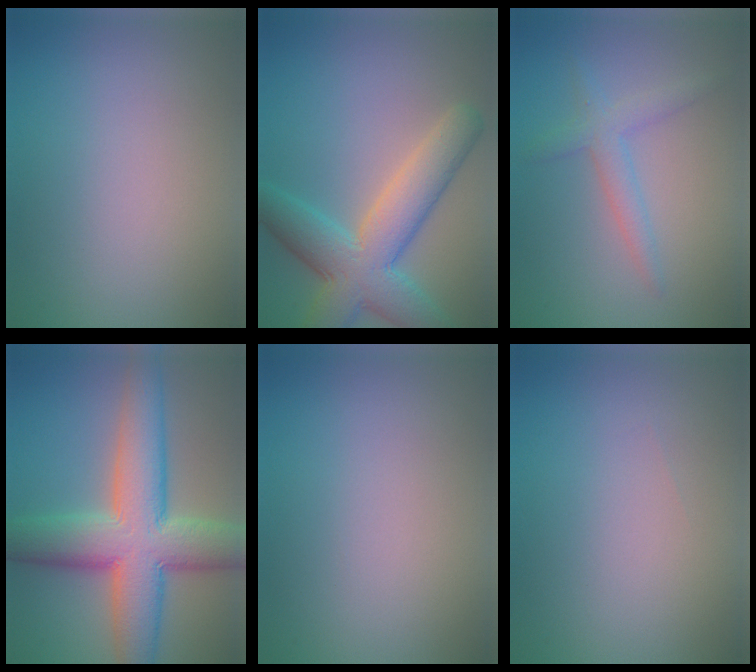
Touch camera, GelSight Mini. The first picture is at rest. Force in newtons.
{"total": 7.7, "press": 7.7, "slide": 0.2}
{"total": 2.4, "press": 2.4, "slide": 0.3}
{"total": 11.2, "press": 11.1, "slide": 0.8}
{"total": 0.0}
{"total": 0.0}